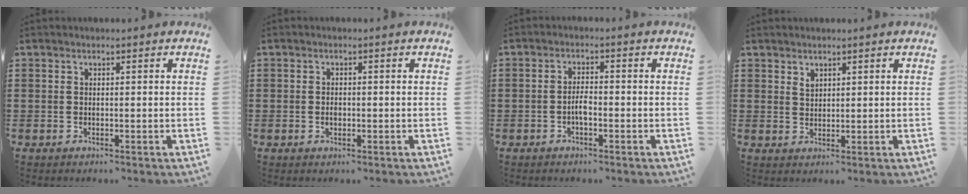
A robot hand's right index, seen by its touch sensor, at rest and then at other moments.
{"total": 1.3, "force": [-0.3, 0.7, 1.1], "torque": [-0.021, 0.001, -0.006]}
{"total": 2.6, "force": [-1.0, 0.8, 2.3], "torque": [-0.050, 0.001, -0.021]}
{"total": 1.6, "force": [1.3, 0.8, 0.4], "torque": [-0.008, 0.003, 0.024]}